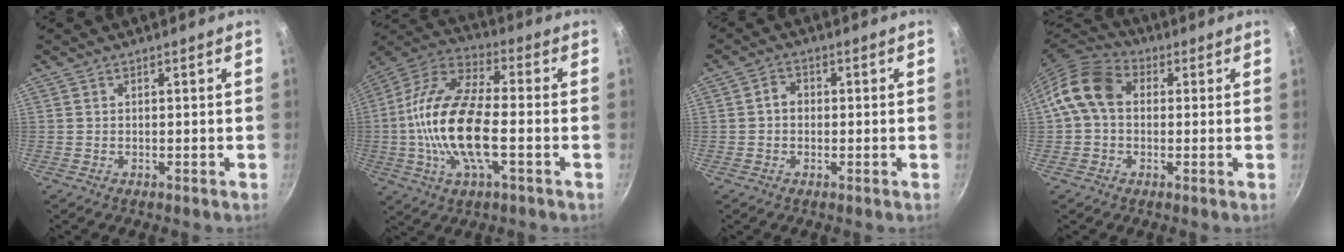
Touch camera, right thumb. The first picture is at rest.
{"total": 18.6, "force": [-2.9, 7.6, 16.8], "torque": [-0.321, 0.031, -0.074]}
{"total": 2.8, "force": [-0.1, 2.3, 1.6], "torque": [-0.017, 0.011, -0.005]}
{"total": 9.8, "force": [1.1, 7.5, 6.3], "torque": [-0.096, 0.023, -0.002]}